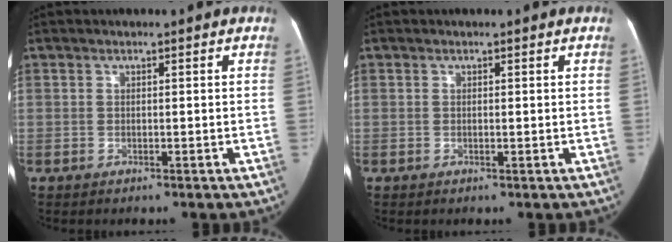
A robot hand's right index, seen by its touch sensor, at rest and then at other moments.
{"total": 0.0}